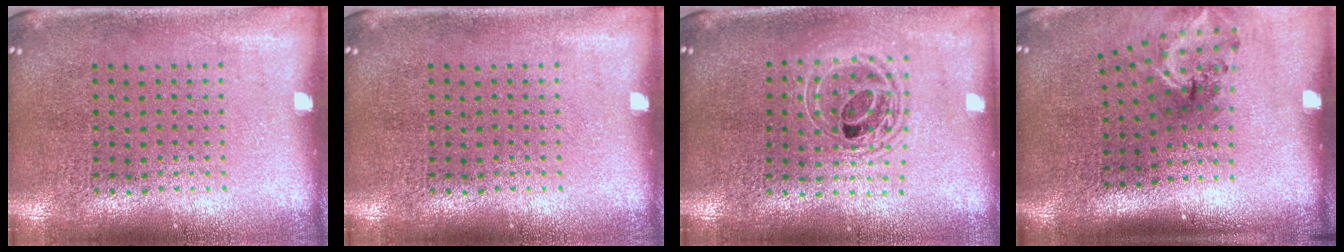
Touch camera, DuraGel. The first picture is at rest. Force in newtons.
{"total": 0.0}
{"total": 1.6, "press": 1.3, "slide": 0.9}
{"total": 1.8, "press": 1.2, "slide": 1.4}